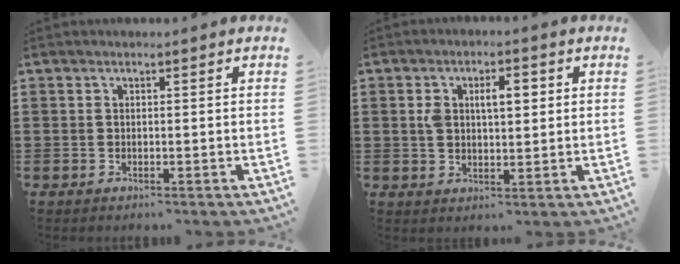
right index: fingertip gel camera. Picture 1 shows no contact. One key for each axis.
{"total": 4.6, "fx": 1.0, "fy": 2.5, "fz": 3.8, "tx": -0.064, "ty": 0.008, "tz": 0.010}